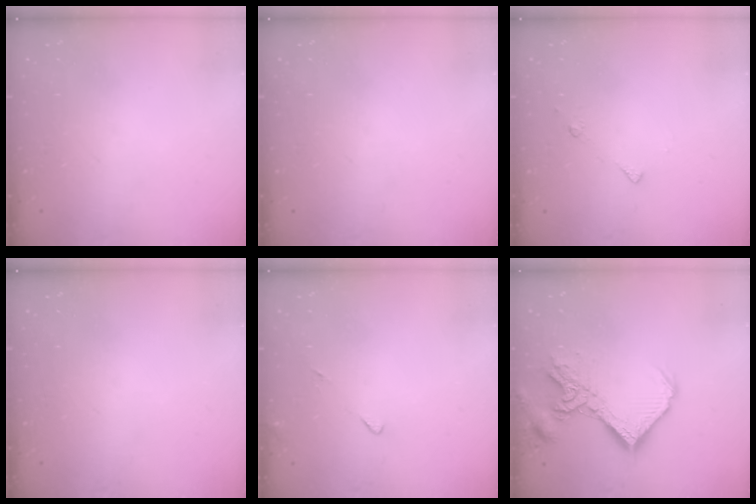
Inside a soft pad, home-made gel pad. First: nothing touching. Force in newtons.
{"total": 0.0}
{"total": 4.9, "press": 4.8, "slide": 0.6}
{"total": 0.0}
{"total": 4.6, "press": 4.6, "slide": 0.7}
{"total": 16.3, "press": 16.2, "slide": 1.9}